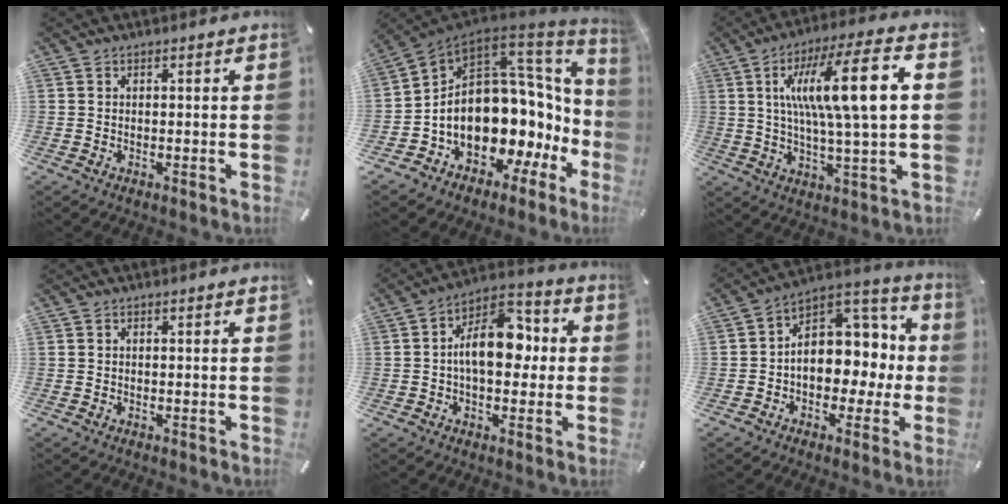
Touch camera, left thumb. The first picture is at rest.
{"total": 19.1, "force": [-2.3, 12.3, 14.5], "torque": [-0.248, -0.056, -0.014]}
{"total": 17.3, "force": [3.8, 2.9, 16.6], "torque": [-0.308, 0.002, 0.047]}
{"total": 0.0}
{"total": 13.8, "force": [0.4, 8.0, 11.1], "torque": [-0.159, -0.001, 0.006]}
{"total": 11.1, "force": [0.2, 9.3, 6.1], "torque": [-0.075, -0.007, 0.012]}